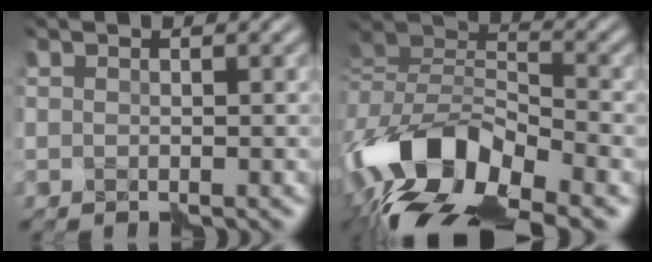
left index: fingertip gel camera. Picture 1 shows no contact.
{"total": 13.9, "force": [-7.2, 7.2, 9.6], "torque": [-0.205, -0.001, -0.124]}